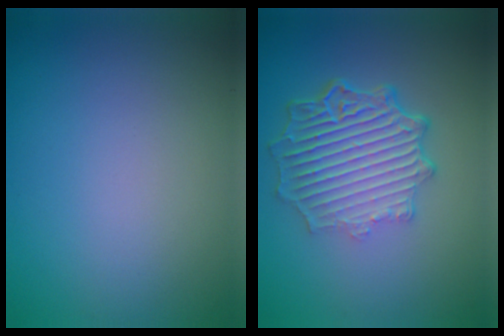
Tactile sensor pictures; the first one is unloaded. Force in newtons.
{"total": 7.4, "press": 5.3, "slide": 5.2}